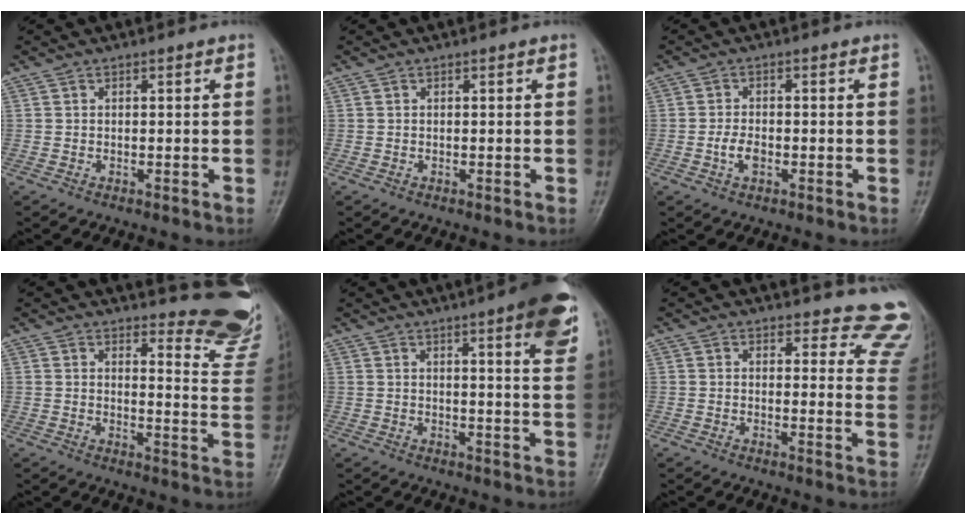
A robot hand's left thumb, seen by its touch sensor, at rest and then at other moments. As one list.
[{"total": 0.0}, {"total": 2.9, "force": [-0.8, 1.7, 2.2], "torque": [-0.040, 0.005, -0.017]}, {"total": 14.2, "force": [13.7, 2.5, 2.9], "torque": [0.002, -0.159, 0.138]}, {"total": 11.8, "force": [6.5, 2.0, 9.6], "torque": [-0.105, -0.027, 0.077]}, {"total": 12.9, "force": [12.4, 3.3, 0.7], "torque": [0.050, -0.120, 0.098]}]